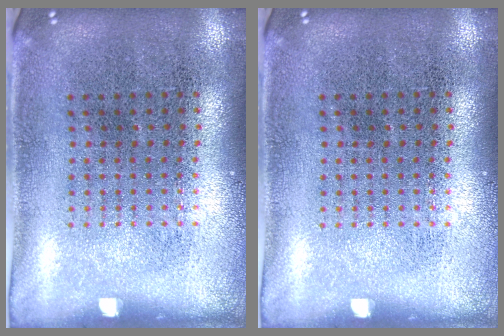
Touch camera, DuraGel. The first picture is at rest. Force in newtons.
{"total": 0.0}